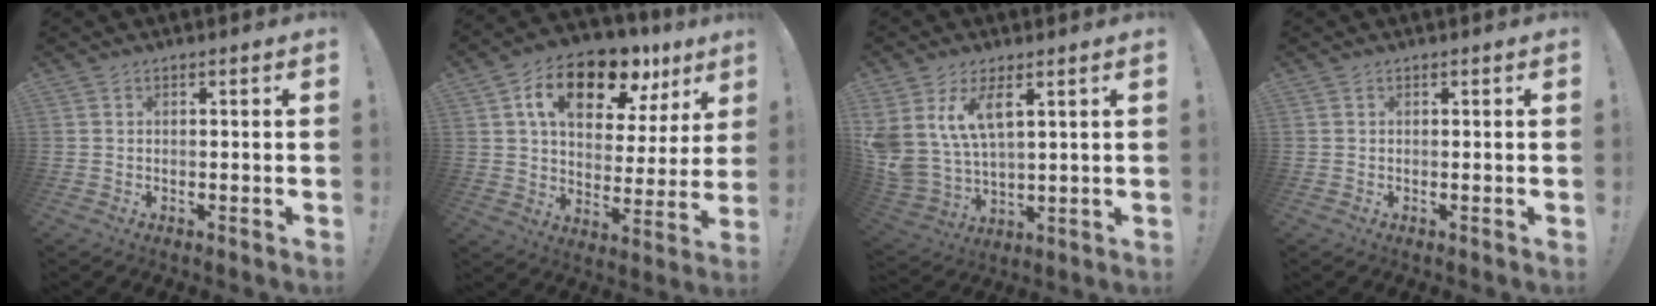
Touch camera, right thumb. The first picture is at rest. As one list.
[{"total": 17.5, "force": [9.6, 9.3, 11.3], "torque": [-0.178, -0.049, 0.164]}, {"total": 11.3, "force": [6.1, 5.6, 7.7], "torque": [-0.175, -0.033, 0.116]}, {"total": 0.0}]